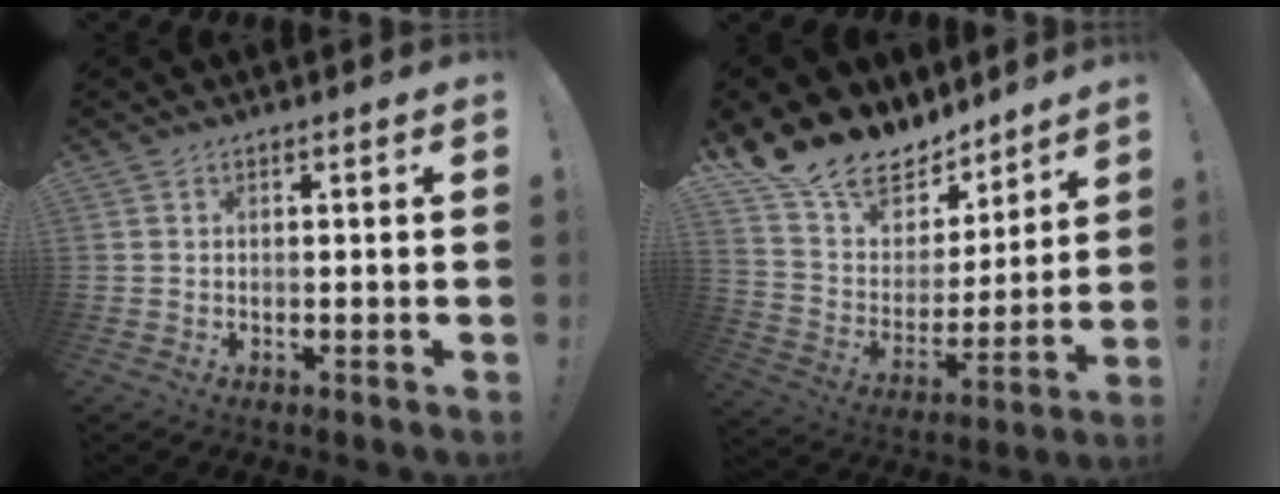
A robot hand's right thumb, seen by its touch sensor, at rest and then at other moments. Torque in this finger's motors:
{"motor_torque": [-0.25, 2.40, 0.48, 0.44, 0.26]}